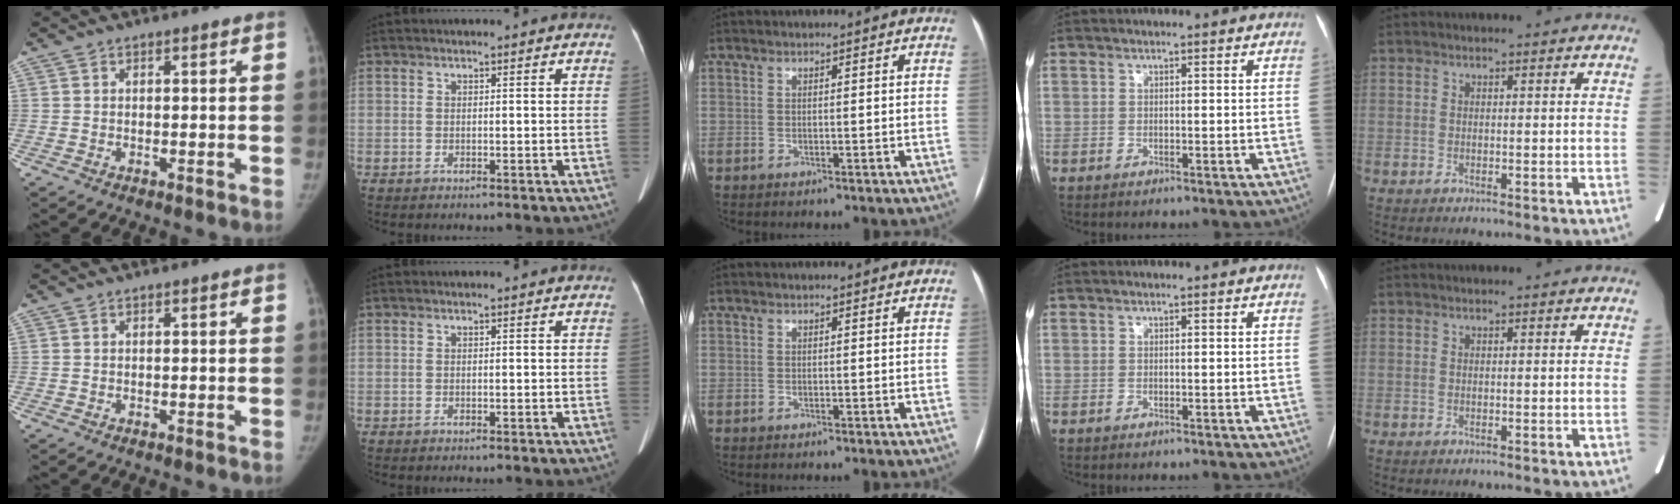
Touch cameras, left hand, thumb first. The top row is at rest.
{}